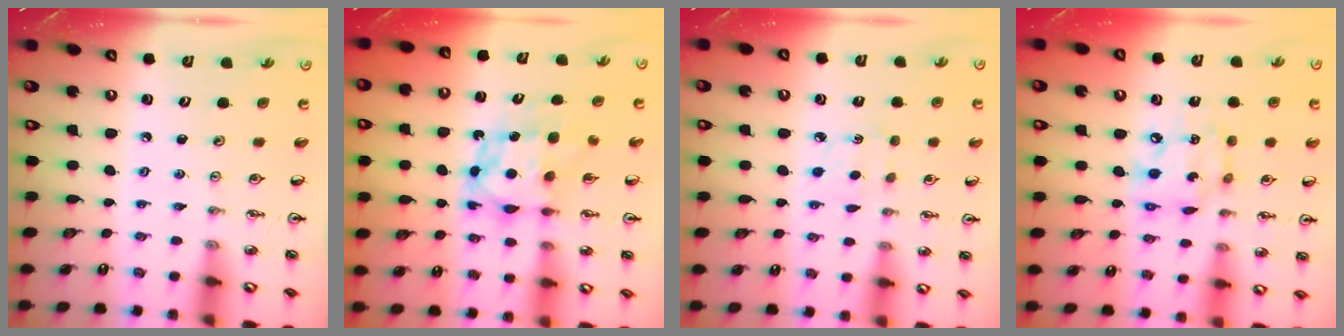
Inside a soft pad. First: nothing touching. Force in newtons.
{"total": 6.9, "press": 6.9, "slide": 0.5}
{"total": 3.9, "press": 3.9, "slide": 0.5}
{"total": 11.4, "press": 11.3, "slide": 1.2}